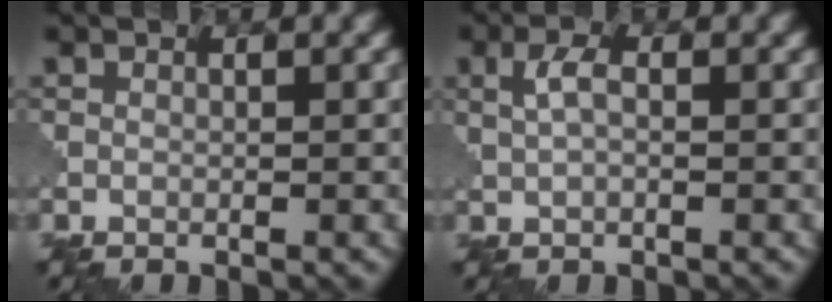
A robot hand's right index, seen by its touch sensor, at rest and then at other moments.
{"total": 2.1, "force": [0.5, 0.9, 1.8], "torque": [-0.041, 0.005, 0.008]}